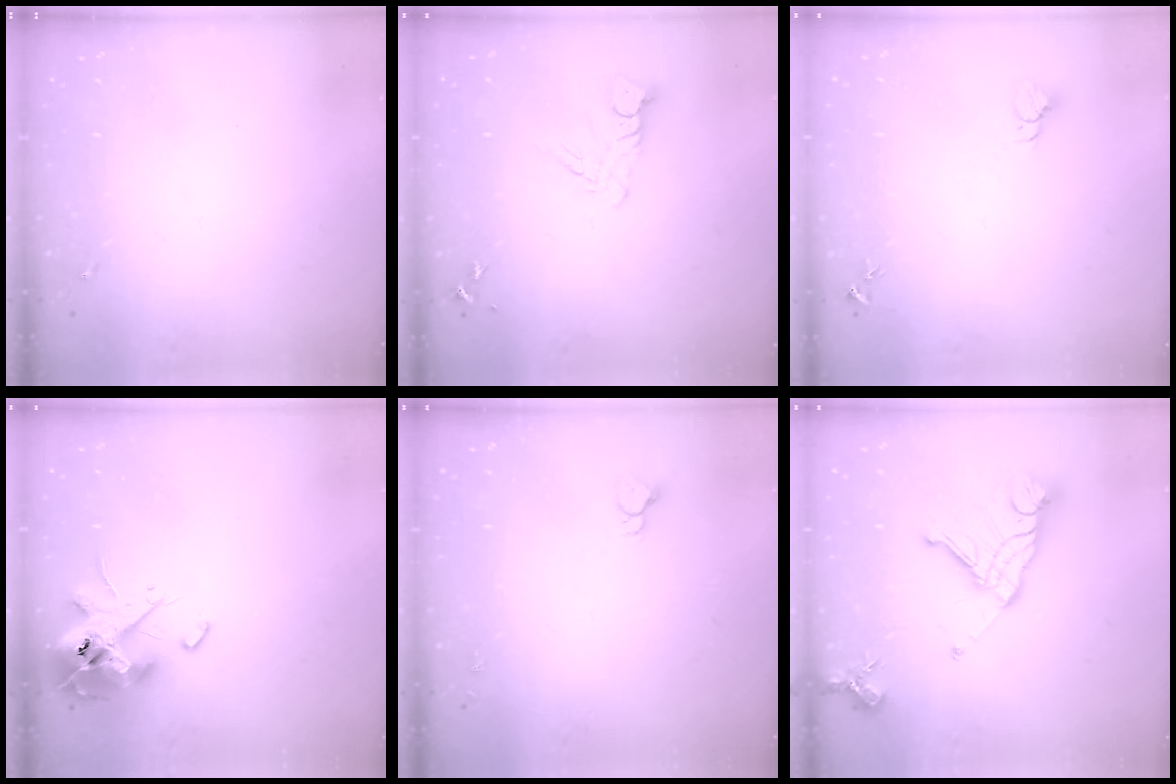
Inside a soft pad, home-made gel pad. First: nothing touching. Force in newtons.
{"total": 7.0, "press": 7.0, "slide": 0.7}
{"total": 2.8, "press": 2.8, "slide": 0.1}
{"total": 14.3, "press": 14.0, "slide": 2.5}
{"total": 2.9, "press": 2.9, "slide": 0.2}
{"total": 17.5, "press": 17.3, "slide": 2.0}